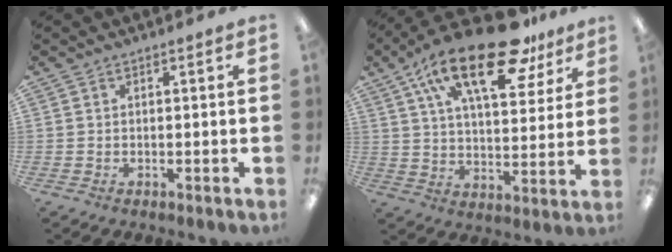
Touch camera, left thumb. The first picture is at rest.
{"total": 23.5, "force": [14.5, 9.6, 15.8], "torque": [-0.257, -0.068, 0.243]}